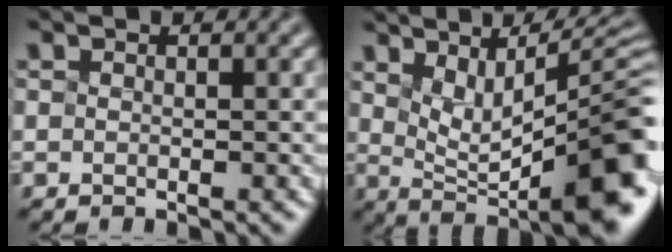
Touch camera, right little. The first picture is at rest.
{"total": 12.3, "force": [2.0, 3.7, 11.5], "torque": [-0.151, 0.015, 0.065]}